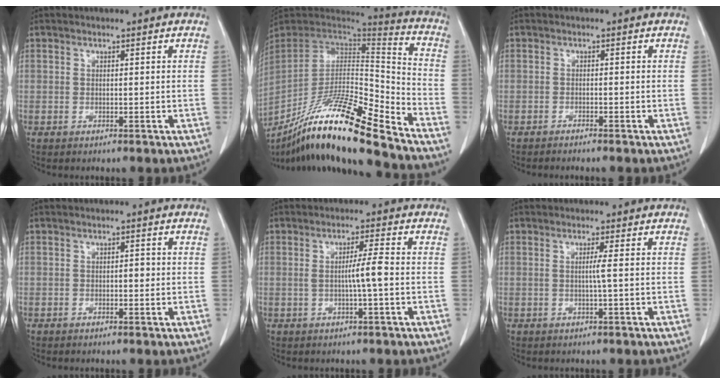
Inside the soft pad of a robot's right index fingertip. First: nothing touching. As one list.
[{"total": 22.4, "force": [-16.9, 0.7, 14.7], "torque": [-0.260, -0.025, -0.308]}, {"total": 2.4, "force": [-2.1, -0.2, 1.2], "torque": [-0.015, 0.001, -0.027]}, {"total": 1.1, "force": [-0.2, 0.5, 0.9], "torque": [-0.008, 0.005, -0.004]}, {"total": 3.8, "force": [-0.5, -0.5, 3.7], "torque": [-0.062, 0.002, -0.006]}, {"total": 1.5, "force": [-0.1, -0.6, 1.4], "torque": [-0.023, 0.002, -0.001]}]